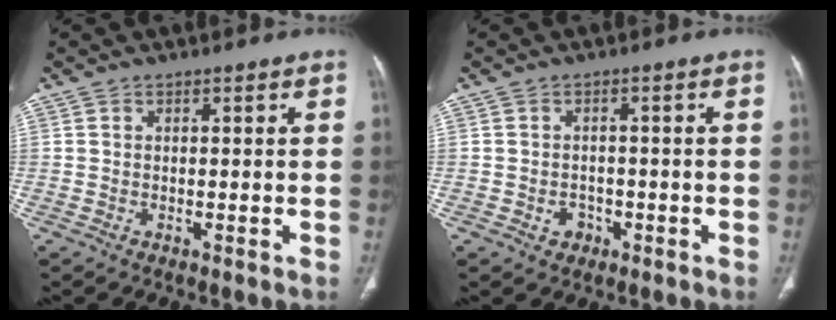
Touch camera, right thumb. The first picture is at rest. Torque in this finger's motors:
{"motor_torque": [-0.24, 0.05, 0.03, 0.31, 0.06]}